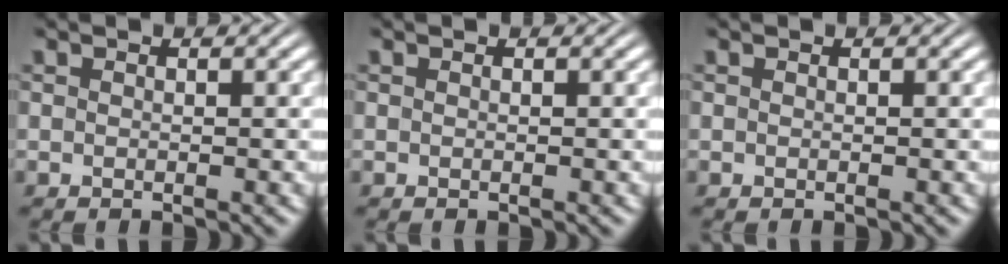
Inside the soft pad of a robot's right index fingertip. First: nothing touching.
{"total": 0.0}
{"total": 0.0}